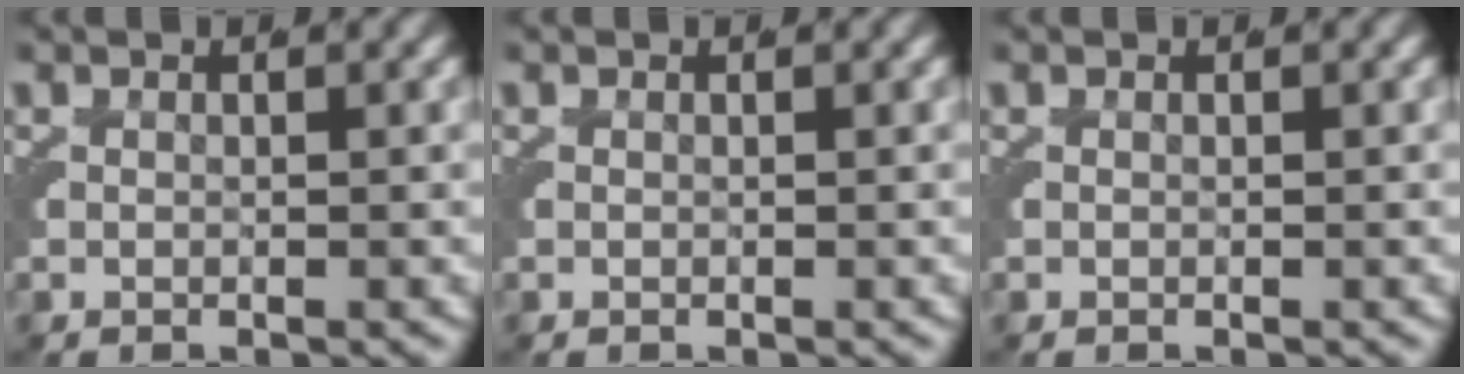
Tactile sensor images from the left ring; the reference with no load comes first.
{"total": 0.0}
{"total": 0.0}